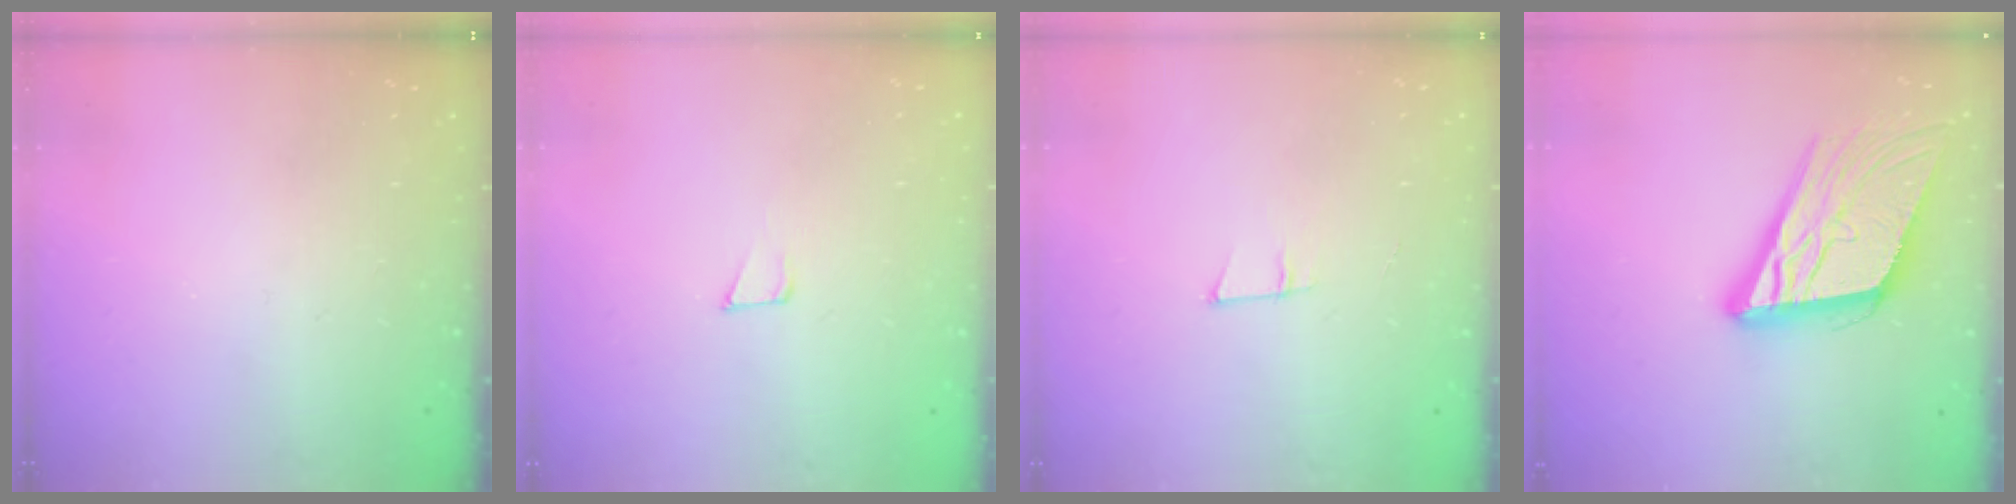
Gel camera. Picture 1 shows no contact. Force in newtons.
{"total": 4.3, "press": 4.2, "slide": 1.0}
{"total": 5.7, "press": 4.9, "slide": 2.8}
{"total": 17.9, "press": 17.6, "slide": 3.3}